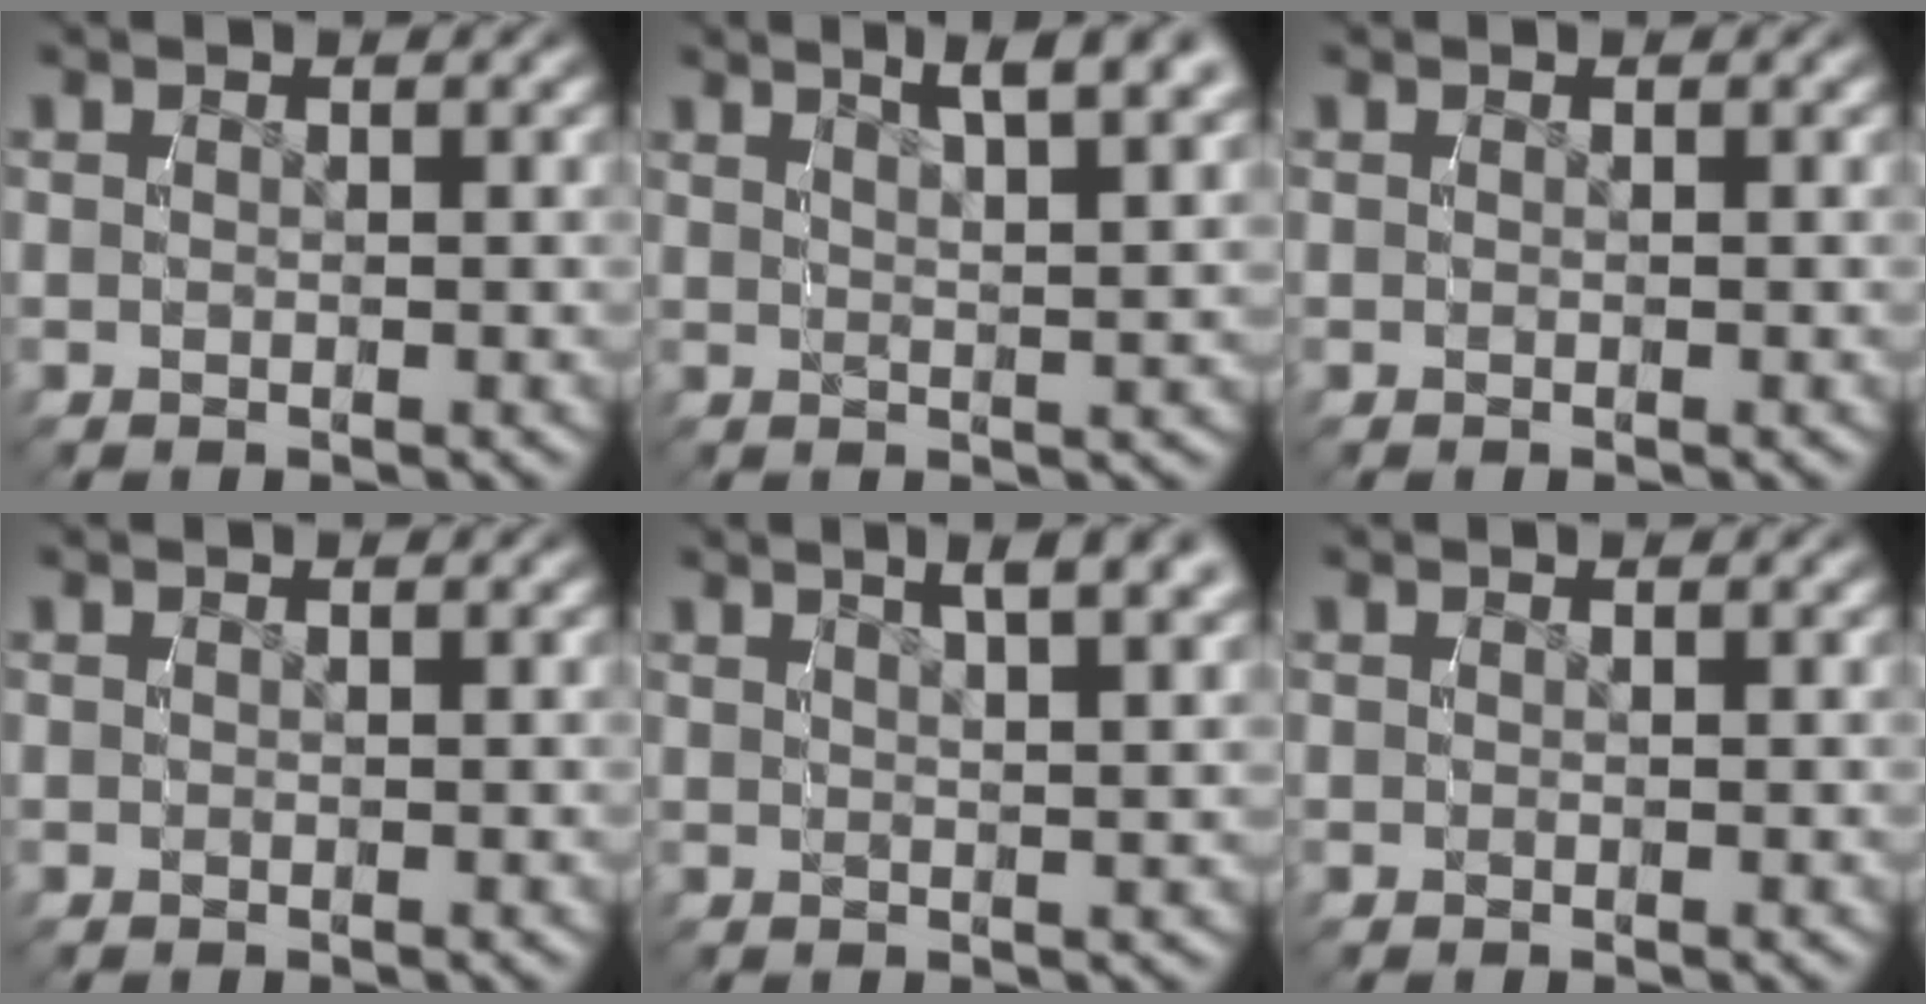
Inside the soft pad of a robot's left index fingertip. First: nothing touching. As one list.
[{"total": 5.2, "force": [4.0, 0.5, 3.3], "torque": [-0.035, 0.013, 0.060]}, {"total": 0.0}, {"total": 0.0}, {"total": 4.7, "force": [3.4, 0.5, 3.2], "torque": [-0.033, 0.017, 0.049]}, {"total": 0.0}]